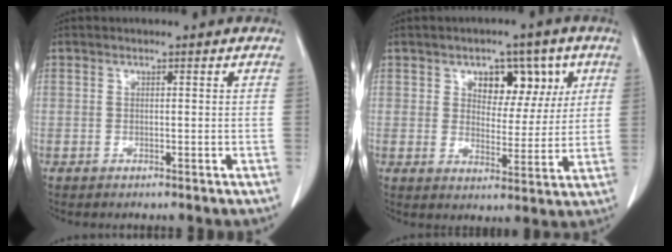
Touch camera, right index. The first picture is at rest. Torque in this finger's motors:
{"motor_torque": [0.59, 0.59, 0.14, 0.06]}